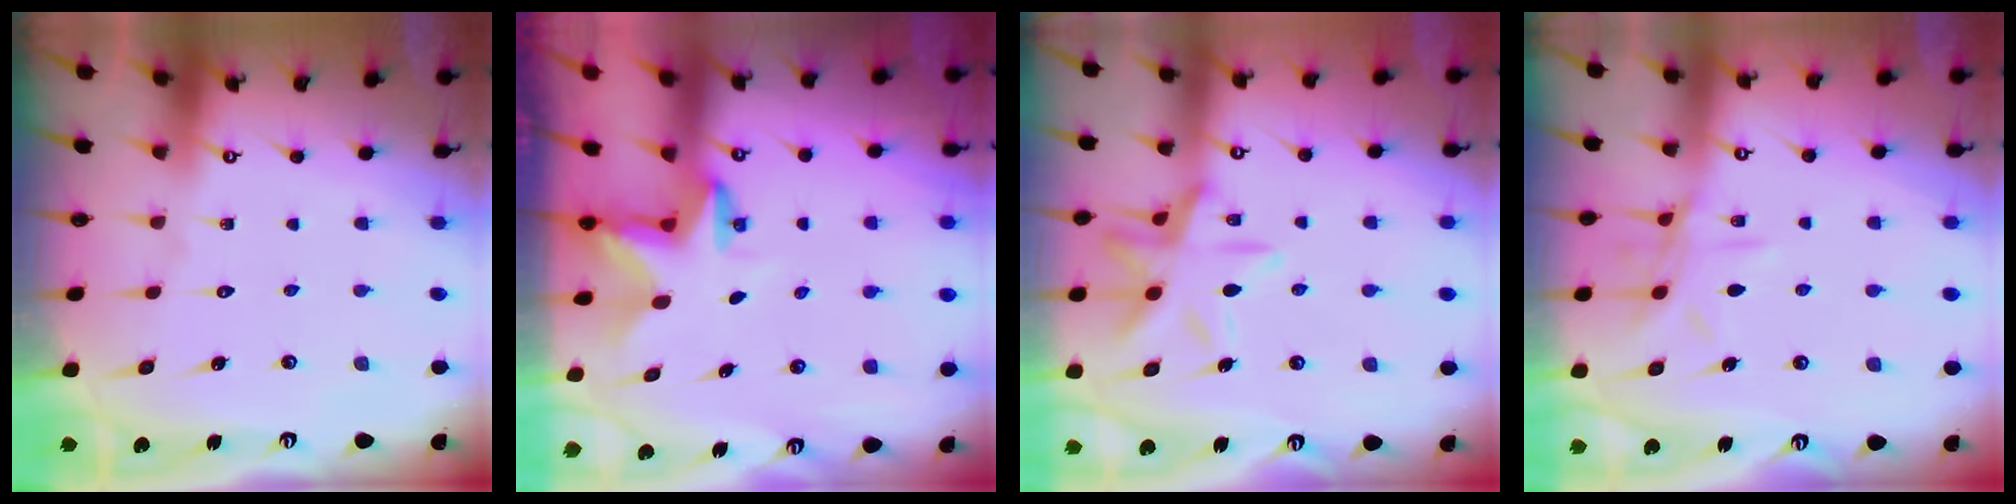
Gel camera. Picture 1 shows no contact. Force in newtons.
{"total": 2.8, "press": 2.8, "slide": 0.2}
{"total": 12.8, "press": 12.7, "slide": 1.0}
{"total": 9.3, "press": 9.3, "slide": 0.8}